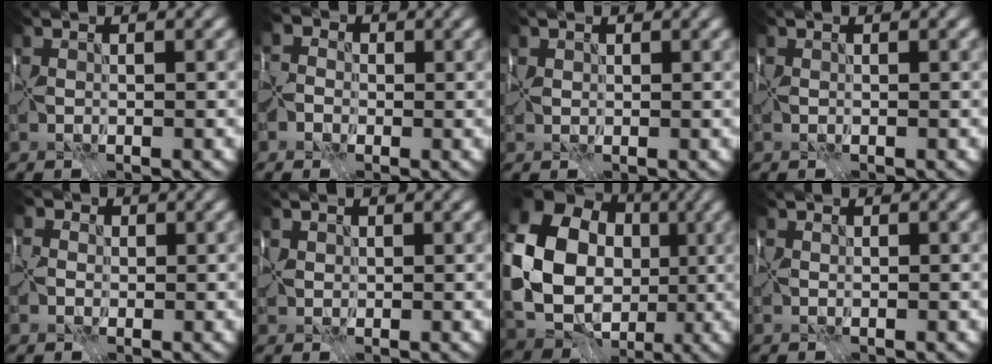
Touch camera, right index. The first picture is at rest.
{"total": 3.6, "force": [-0.5, 3.4, 1.1], "torque": [-0.003, 0.021, -0.044]}
{"total": 0.5, "force": [0.4, 0.1, -0.4], "torque": [0.005, 0.005, 0.007]}
{"total": 0.0}
{"total": 4.5, "force": [1.3, 4.0, 1.8], "torque": [-0.016, 0.030, -0.014]}
{"total": 1.0, "force": [0.6, 0.7, -0.2], "torque": [-0.002, -0.002, 0.021]}
{"total": 14.9, "force": [0.2, 12.6, 8.0], "torque": [-0.173, -0.007, 0.000]}
{"total": 0.0}